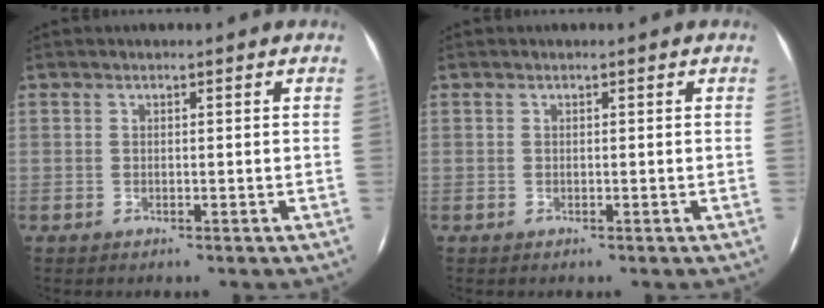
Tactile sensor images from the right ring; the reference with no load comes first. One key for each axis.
{"total": 0.0}